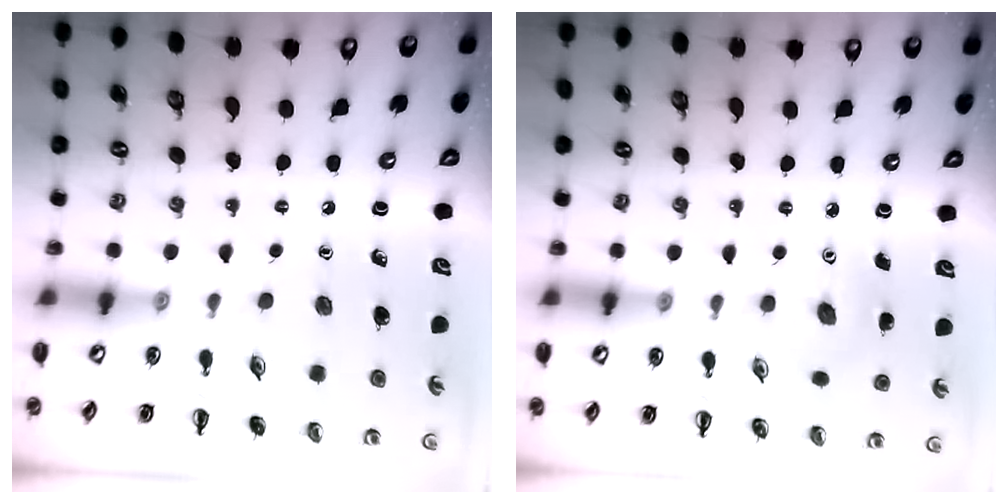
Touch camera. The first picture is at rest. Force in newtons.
{"total": 3.0, "press": 2.8, "slide": 0.8}